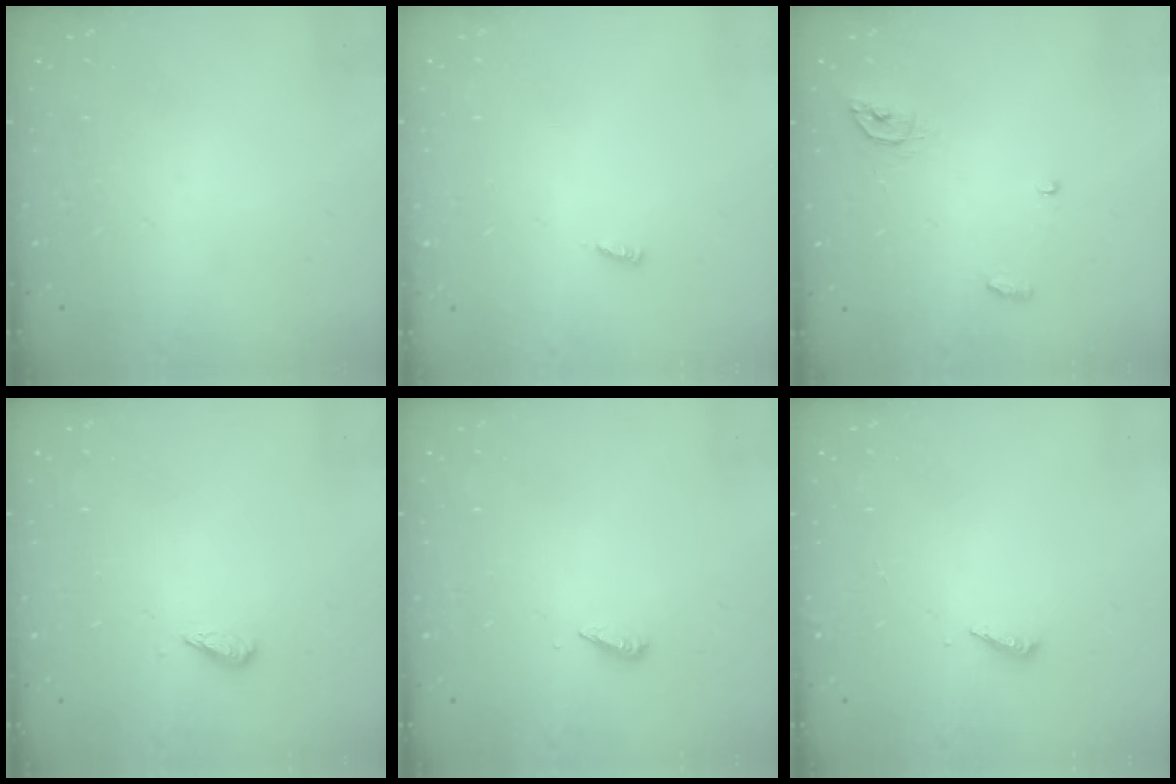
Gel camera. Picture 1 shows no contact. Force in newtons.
{"total": 3.0, "press": 3.0, "slide": 0.0}
{"total": 4.8, "press": 4.8, "slide": 0.4}
{"total": 3.0, "press": 2.9, "slide": 0.6}
{"total": 2.8, "press": 2.8, "slide": 0.2}
{"total": 2.0, "press": 2.0, "slide": 0.2}